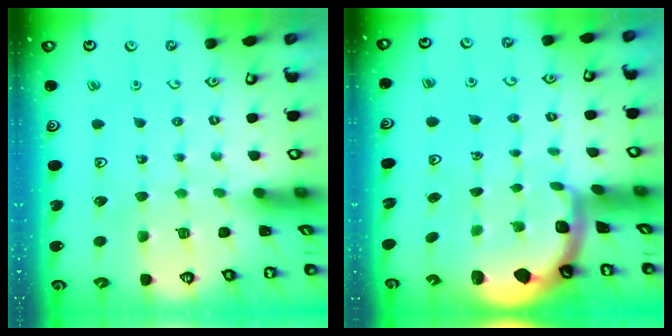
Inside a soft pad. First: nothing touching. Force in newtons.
{"total": 1.6, "press": 1.6, "slide": 0.2}